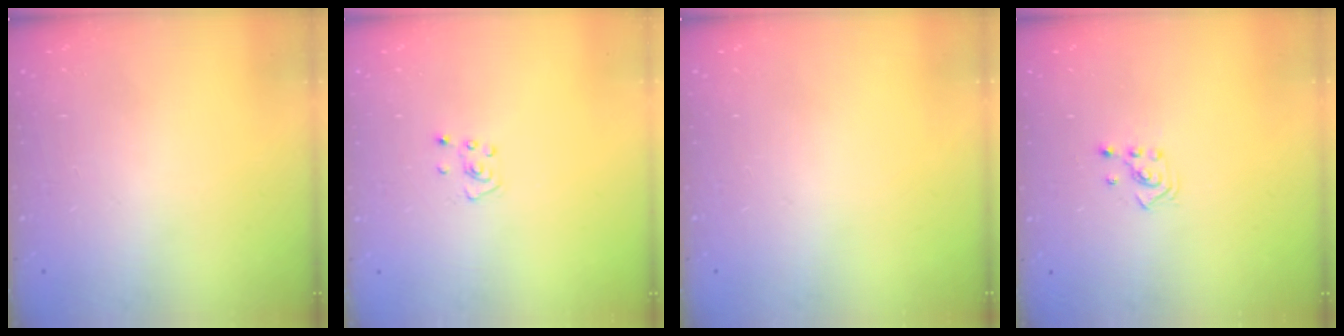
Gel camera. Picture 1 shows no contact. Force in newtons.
{"total": 3.2, "press": 3.2, "slide": 0.2}
{"total": 0.0}
{"total": 2.1, "press": 2.1, "slide": 0.3}